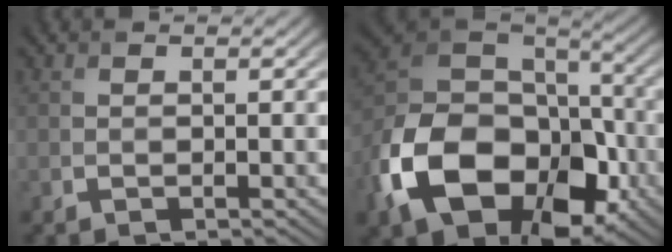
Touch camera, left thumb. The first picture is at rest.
{"total": 17.7, "force": [-6.8, 11.6, 11.5], "torque": [-0.239, -0.036, -0.124]}